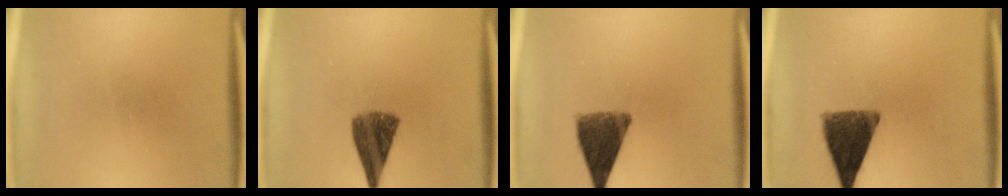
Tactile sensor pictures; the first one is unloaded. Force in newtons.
{"total": 7.6}
{"total": 9.3}
{"total": 10.5}